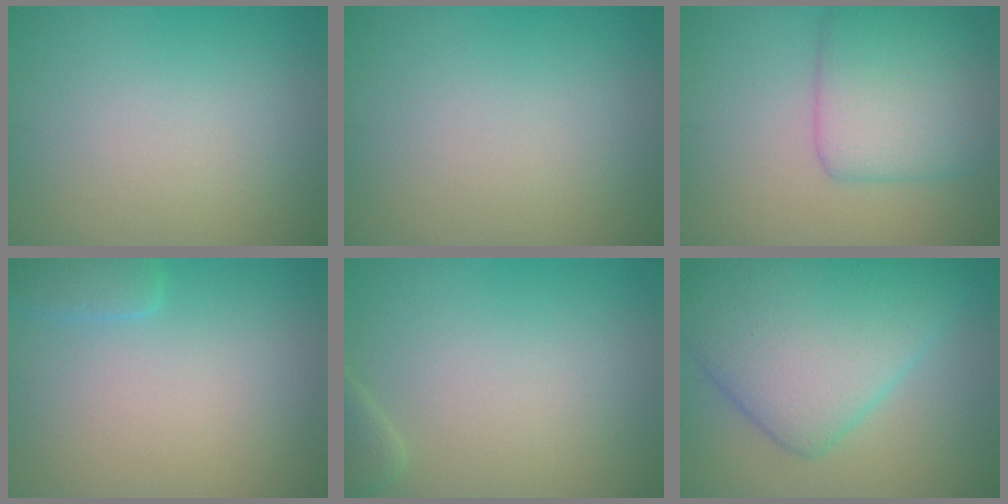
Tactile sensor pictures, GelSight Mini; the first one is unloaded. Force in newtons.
{"total": 0.0}
{"total": 5.5, "press": 5.5, "slide": 0.1}
{"total": 1.9, "press": 1.9, "slide": 0.1}
{"total": 1.6, "press": 1.6, "slide": 0.2}
{"total": 10.1, "press": 10.1, "slide": 0.2}